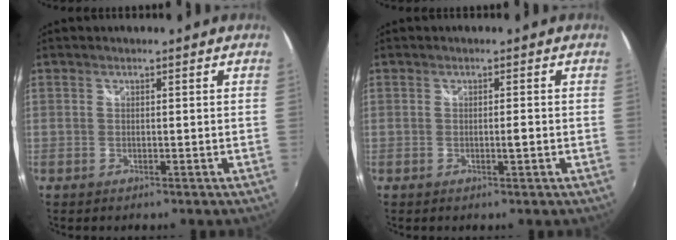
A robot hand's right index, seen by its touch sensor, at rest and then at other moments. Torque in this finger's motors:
{"motor_torque": [-0.46, 0.83, 0.12, 0.01]}